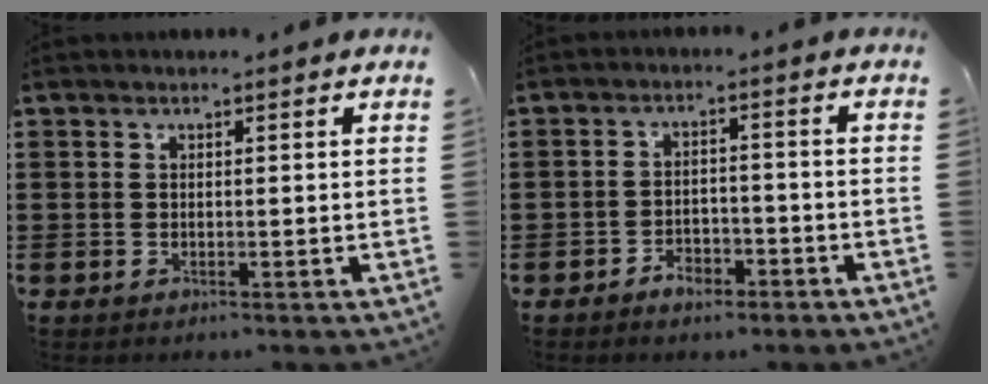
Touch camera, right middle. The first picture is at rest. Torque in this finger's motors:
{"motor_torque": [-0.04, -0.06, 0.00, 0.01]}